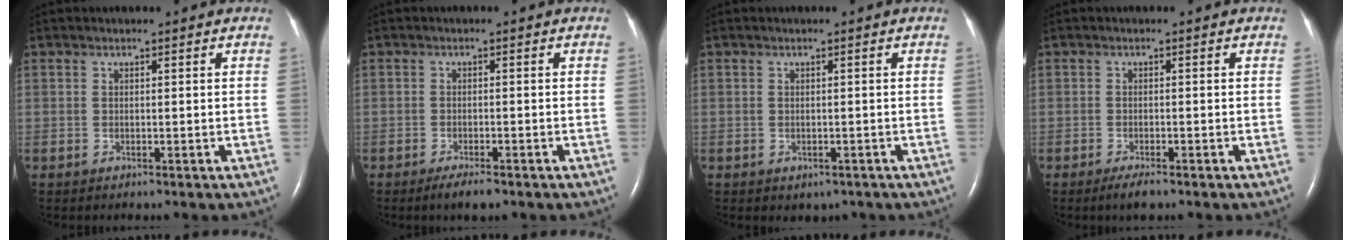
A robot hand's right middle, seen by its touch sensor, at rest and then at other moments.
{"total": 2.9, "force": [-2.1, 0.5, 1.9], "torque": [-0.037, -0.005, -0.034]}
{"total": 1.7, "force": [-0.9, 1.3, 0.7], "torque": [-0.004, 0.001, -0.003]}
{"total": 2.3, "force": [-1.7, 0.4, 1.6], "torque": [-0.035, -0.006, -0.029]}